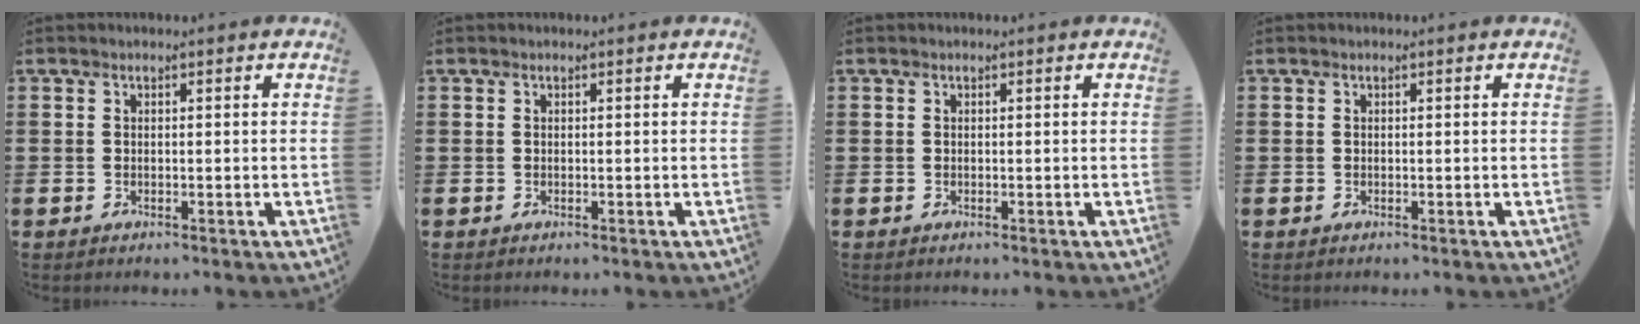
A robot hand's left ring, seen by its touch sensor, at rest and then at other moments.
{"total": 0.0}
{"total": 0.0}
{"total": 0.0}